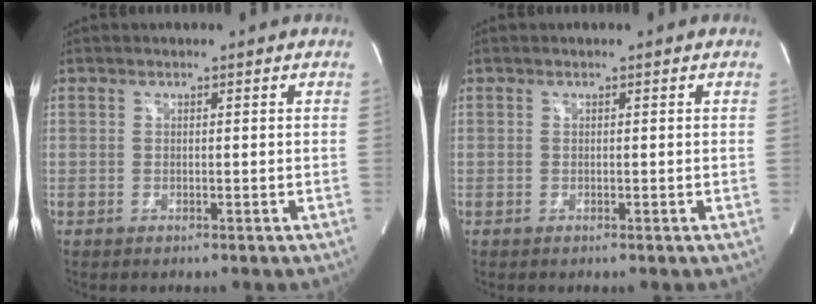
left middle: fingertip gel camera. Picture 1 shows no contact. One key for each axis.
{"total": 0.0}